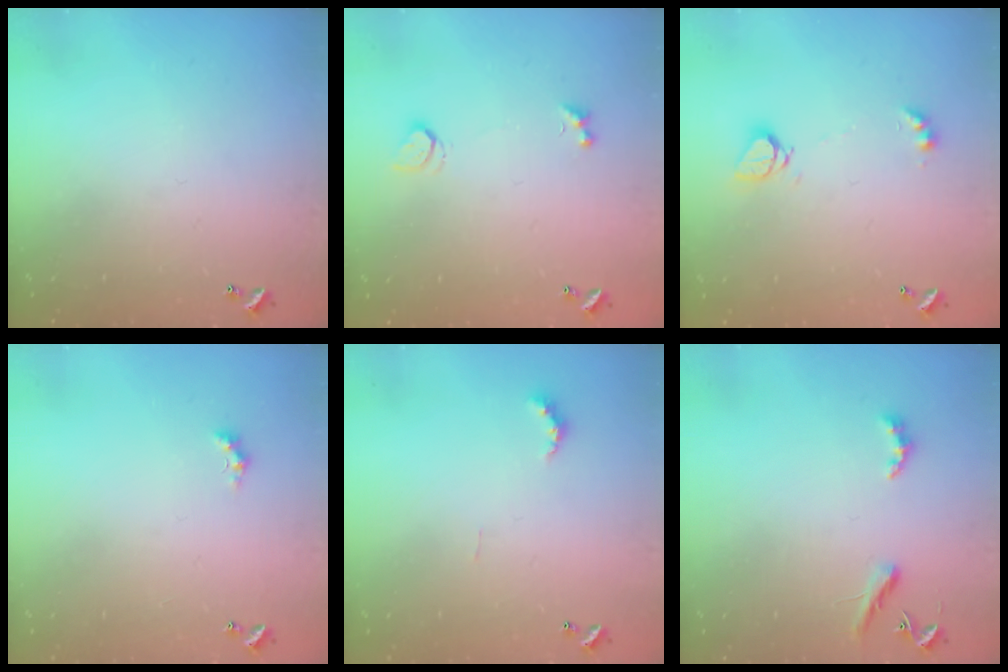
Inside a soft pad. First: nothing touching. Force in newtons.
{"total": 1.8, "press": 1.8, "slide": 0.5}
{"total": 4.9, "press": 4.9, "slide": 0.2}
{"total": 1.1, "press": 1.1, "slide": 0.4}
{"total": 4.3, "press": 4.3, "slide": 0.7}
{"total": 3.1, "press": 3.0, "slide": 0.6}